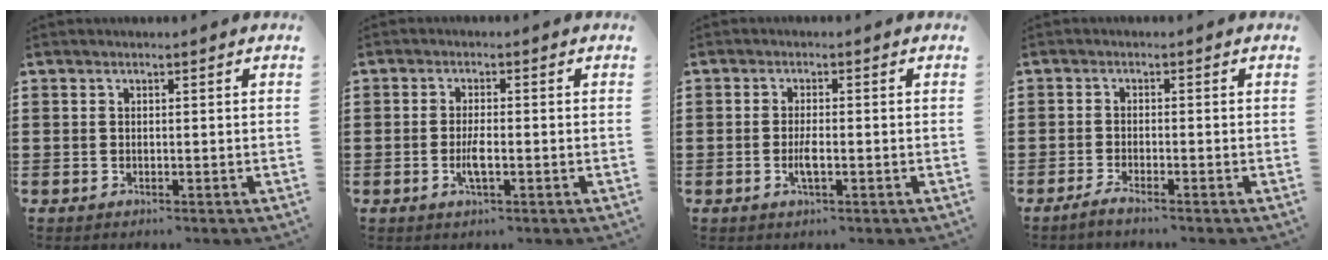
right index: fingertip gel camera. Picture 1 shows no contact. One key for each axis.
{"total": 3.0, "fx": -0.9, "fy": 0.5, "fz": 2.8, "tx": -0.058, "ty": -0.006, "tz": -0.018}
{"total": 2.6, "fx": -0.8, "fy": 0.4, "fz": 2.5, "tx": -0.052, "ty": -0.007, "tz": -0.015}
{"total": 1.5, "fx": -1.2, "fy": -0.1, "fz": 0.8, "tx": -0.020, "ty": -0.004, "tz": -0.024}